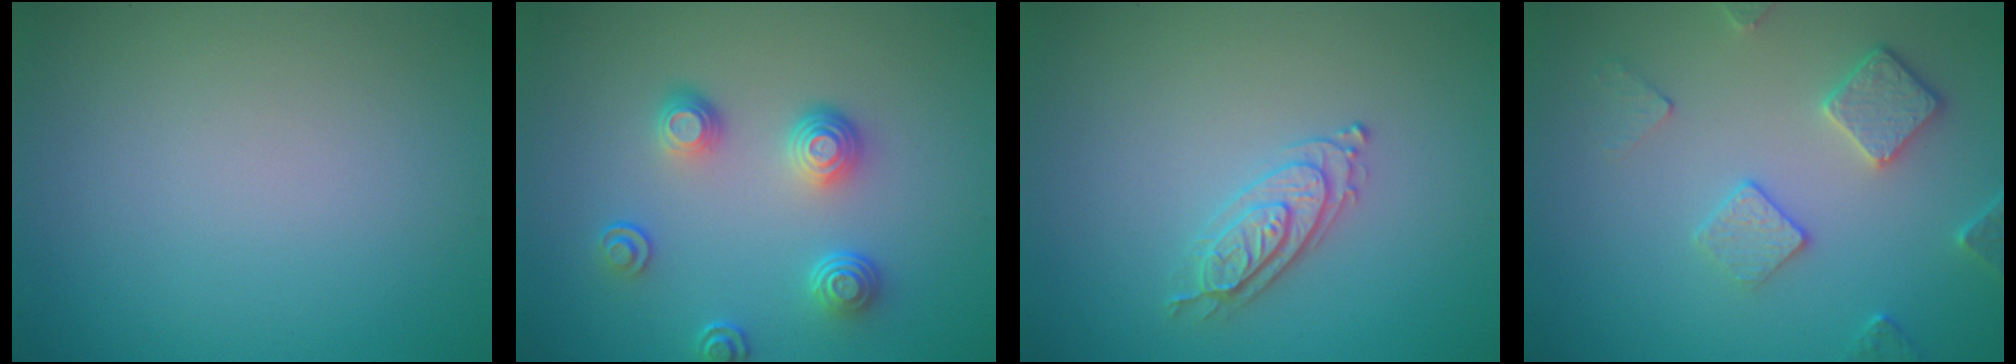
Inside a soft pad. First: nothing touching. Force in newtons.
{"total": 3.7, "press": 2.9, "slide": 2.3}
{"total": 2.2, "press": 2.2, "slide": 0.4}
{"total": 3.7, "press": 3.2, "slide": 1.8}